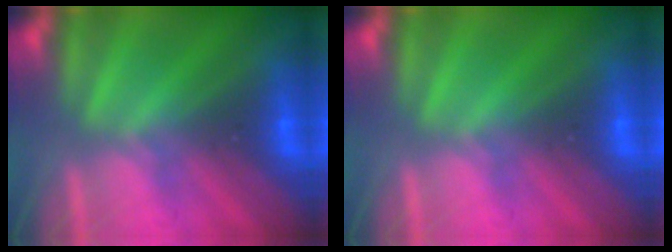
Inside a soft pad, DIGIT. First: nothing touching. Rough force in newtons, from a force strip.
{"total": 0.0}